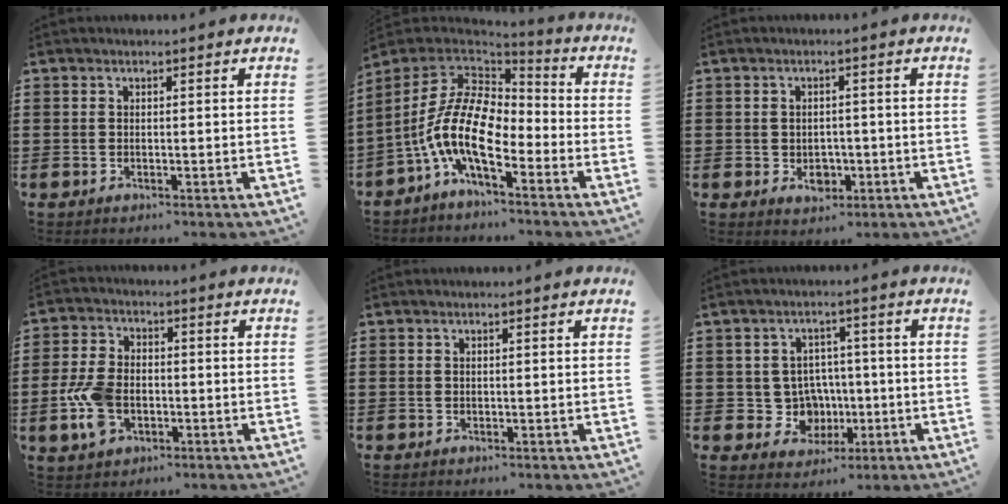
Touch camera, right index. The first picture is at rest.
{"total": 13.8, "force": [-4.5, 6.5, 11.3], "torque": [-0.261, -0.001, -0.094]}
{"total": 3.1, "force": [-0.9, 2.1, 2.0], "torque": [-0.031, -0.002, -0.019]}
{"total": 7.6, "force": [-1.9, 4.7, 5.7], "torque": [-0.139, 0.001, -0.040]}
{"total": 0.0}
{"total": 6.1, "force": [-0.4, 5.8, 1.7], "torque": [-0.040, 0.004, -0.005]}